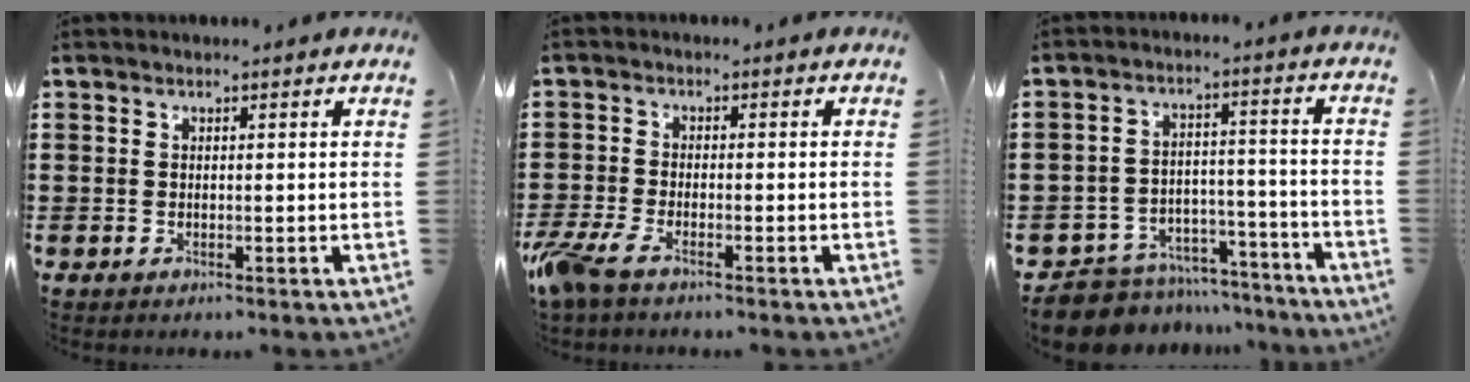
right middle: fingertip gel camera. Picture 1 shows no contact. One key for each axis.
{"total": 3.5, "fx": -2.4, "fy": 0.8, "fz": 2.4, "tx": -0.074, "ty": -0.011, "tz": -0.054}
{"total": 7.9, "fx": -7.6, "fy": 2.0, "fz": 0.7, "tx": -0.016, "ty": 0.025, "tz": -0.149}